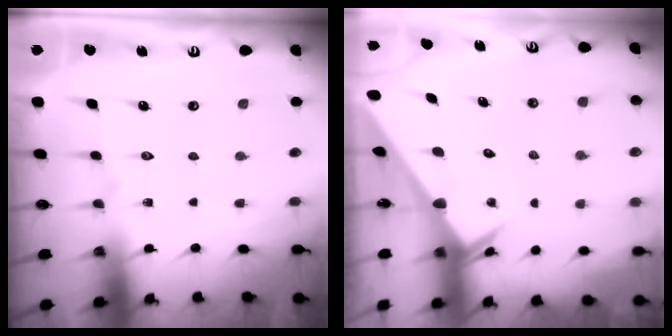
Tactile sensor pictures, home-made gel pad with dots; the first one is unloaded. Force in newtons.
{"total": 2.4, "press": 2.4, "slide": 0.0}